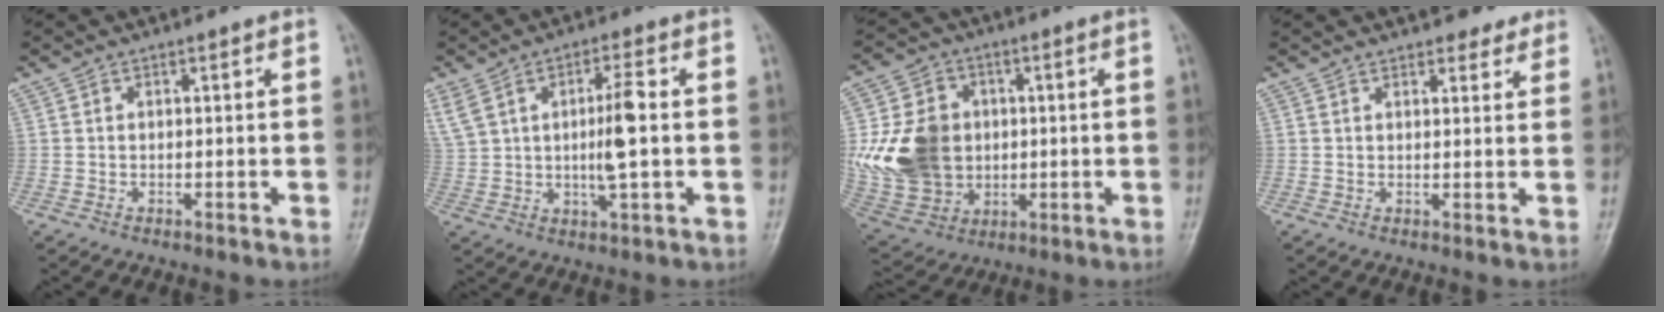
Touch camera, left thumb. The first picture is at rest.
{"total": 10.4, "force": [1.6, 3.2, 9.8], "torque": [-0.200, 0.008, 0.033]}
{"total": 17.1, "force": [1.0, 14.0, 9.8], "torque": [-0.165, 0.002, 0.037]}
{"total": 4.7, "force": [3.9, 1.8, 1.8], "torque": [0.003, -0.016, 0.046]}